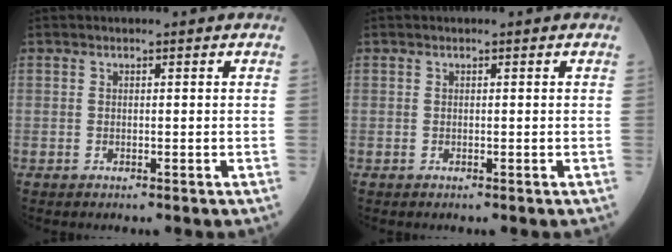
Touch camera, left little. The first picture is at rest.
{"total": 0.0}